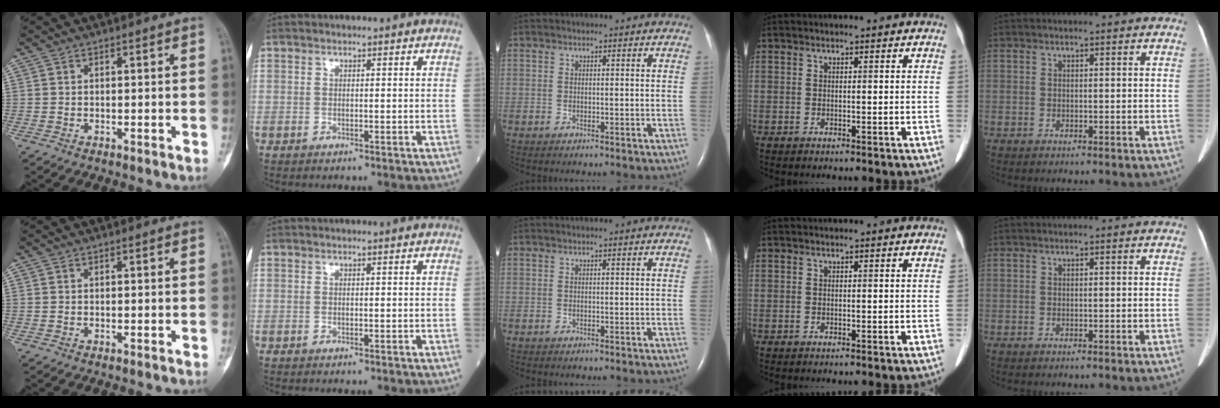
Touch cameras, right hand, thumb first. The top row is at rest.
{}